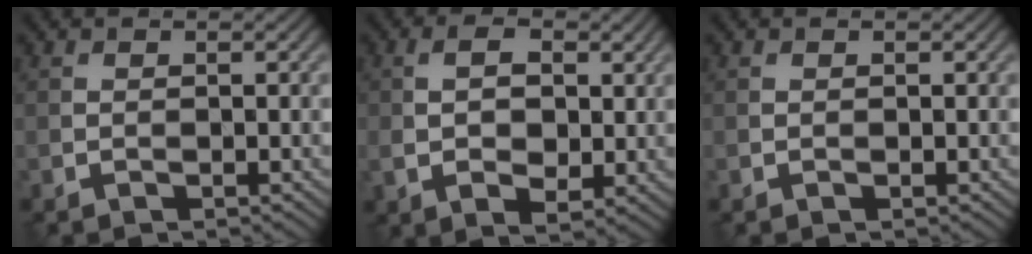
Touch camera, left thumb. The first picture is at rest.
{"total": 5.6, "force": [0.7, 3.2, 4.5], "torque": [-0.087, -0.002, 0.010]}
{"total": 0.0}